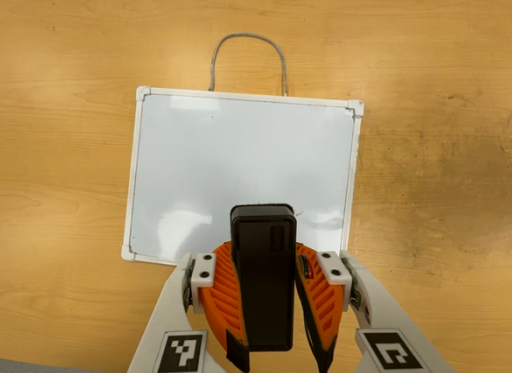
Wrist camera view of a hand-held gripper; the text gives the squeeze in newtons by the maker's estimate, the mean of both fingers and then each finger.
{"total": 10.3, "left": 8.9, "right": 11.6}